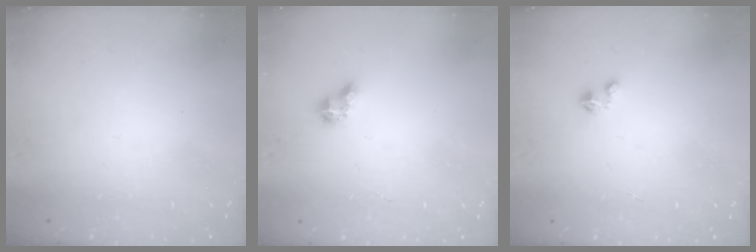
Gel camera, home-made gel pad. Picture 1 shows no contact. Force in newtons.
{"total": 4.8, "press": 4.8, "slide": 0.6}
{"total": 1.4, "press": 1.4, "slide": 0.2}